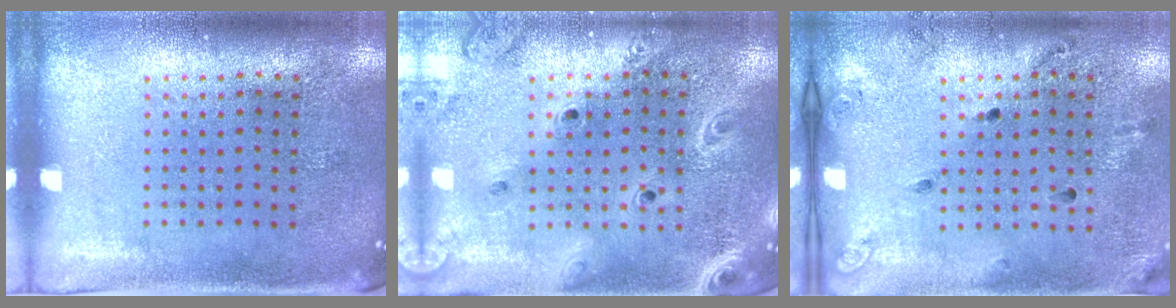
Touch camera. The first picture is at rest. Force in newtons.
{"total": 2.5, "press": 2.2, "slide": 1.2}
{"total": 1.8, "press": 1.2, "slide": 1.4}